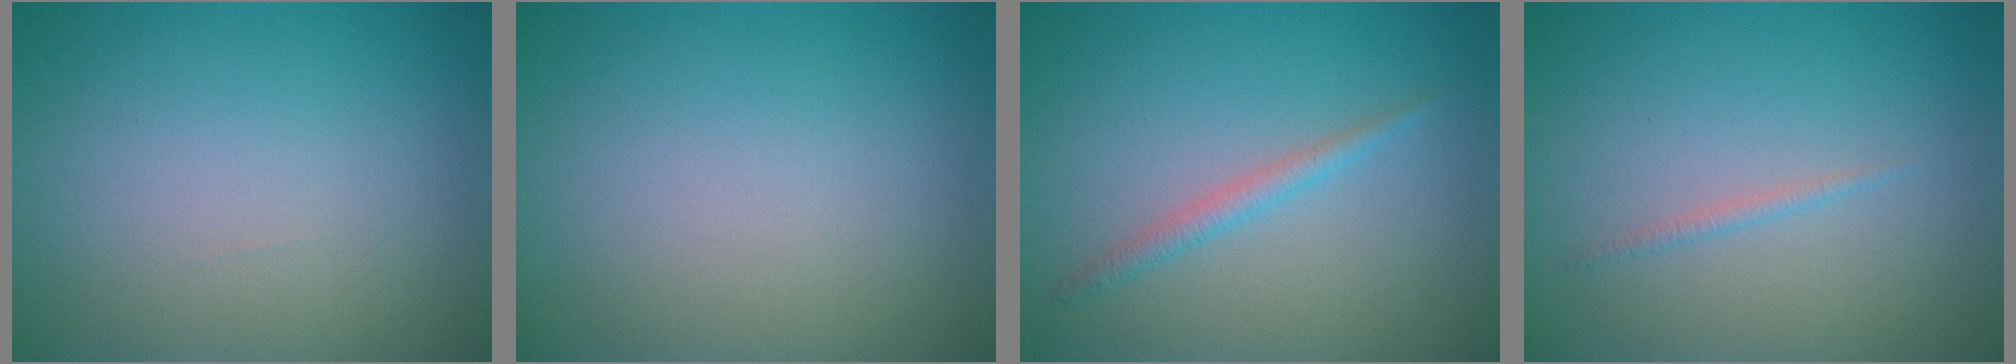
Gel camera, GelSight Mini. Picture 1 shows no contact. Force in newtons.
{"total": 0.0}
{"total": 1.5, "press": 1.4, "slide": 0.1}
{"total": 0.6, "press": 0.6, "slide": 0.0}